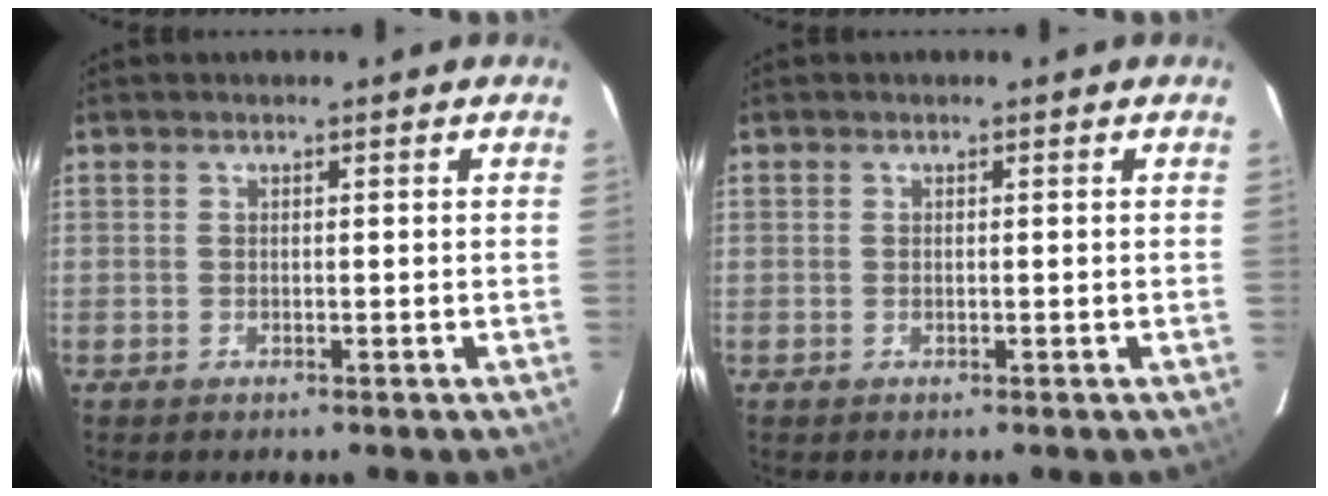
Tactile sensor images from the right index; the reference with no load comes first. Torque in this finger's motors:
{"motor_torque": [-0.14, 0.14, -0.03, -0.01]}